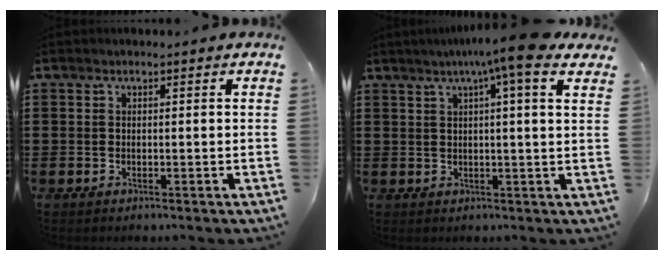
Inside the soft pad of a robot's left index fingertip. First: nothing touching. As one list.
[{"total": 7.4, "force": [4.7, -0.4, 5.7], "torque": [-0.097, -0.011, 0.075]}]